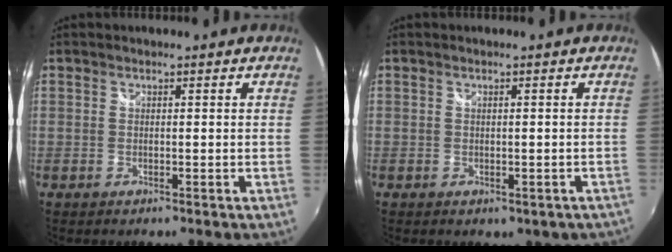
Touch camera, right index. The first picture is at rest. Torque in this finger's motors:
{"motor_torque": [0.21, -0.37, -0.01, -0.03]}